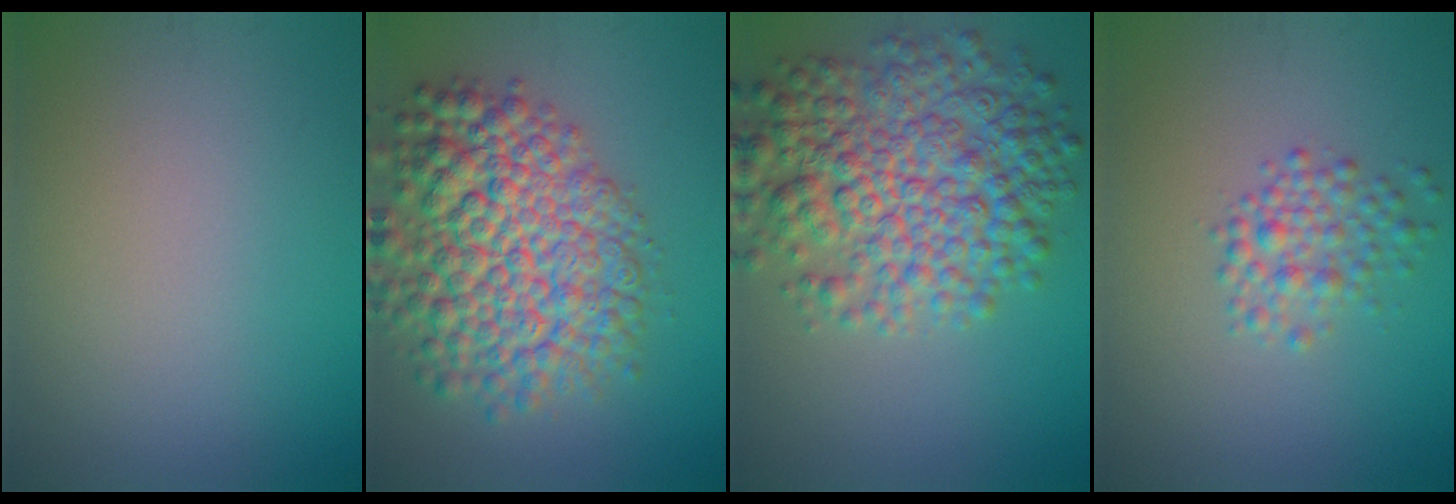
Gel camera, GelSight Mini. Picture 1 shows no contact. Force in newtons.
{"total": 10.1, "press": 10.1, "slide": 0.4}
{"total": 9.0, "press": 9.0, "slide": 0.2}
{"total": 2.6, "press": 2.6, "slide": 0.0}